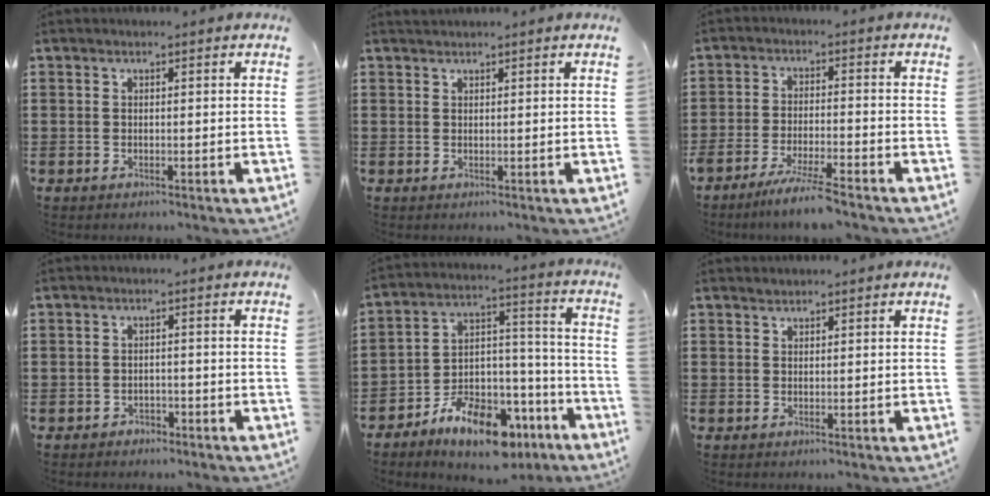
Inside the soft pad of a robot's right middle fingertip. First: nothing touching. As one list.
[{"total": 0.8, "force": [0.8, 0.0, 0.1], "torque": [-0.003, 0.000, 0.014]}, {"total": 5.5, "force": [-4.8, -0.3, 2.6], "torque": [-0.053, -0.016, -0.090]}, {"total": 1.4, "force": [-1.2, 0.6, 0.0], "torque": [-0.006, 0.001, -0.029]}, {"total": 11.4, "force": [-8.7, 4.5, 5.9], "torque": [-0.095, 0.046, -0.155]}, {"total": 0.7, "force": [0.7, 0.0, -0.2], "torque": [0.001, -0.002, 0.014]}]